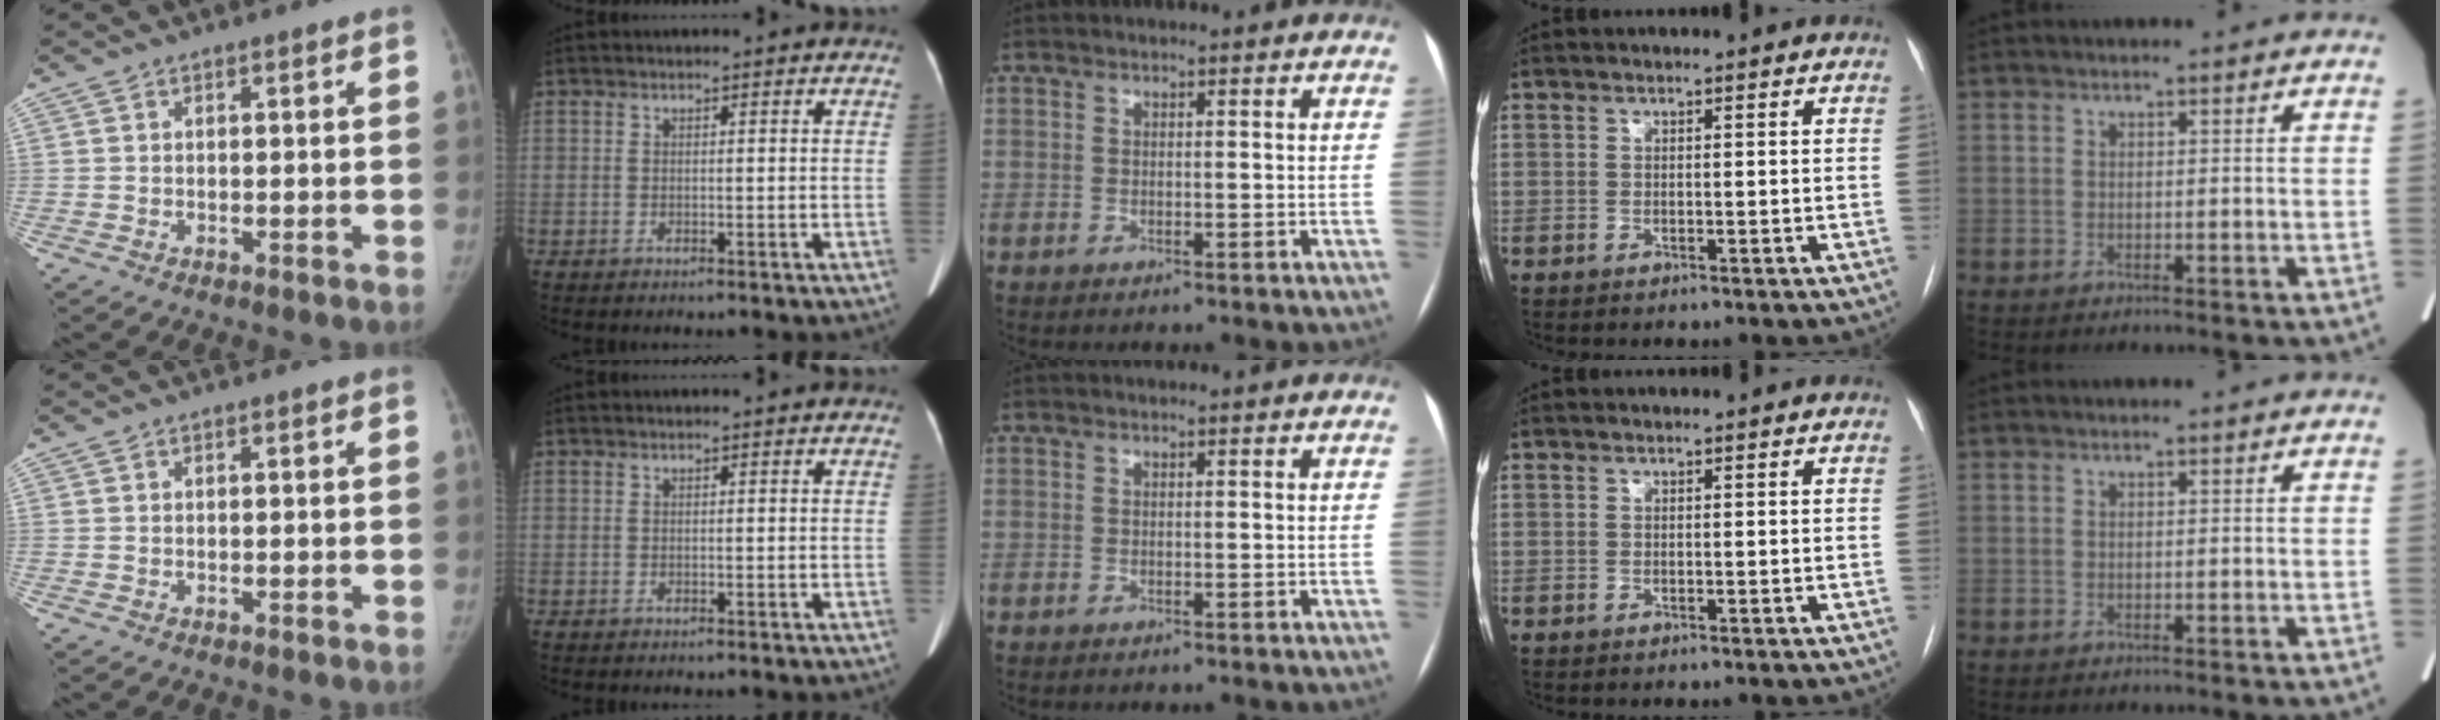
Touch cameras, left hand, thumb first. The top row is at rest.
{}